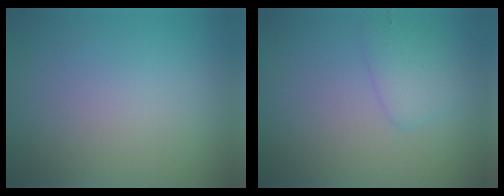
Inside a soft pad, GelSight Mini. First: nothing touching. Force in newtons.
{"total": 2.3, "press": 2.3, "slide": 0.2}